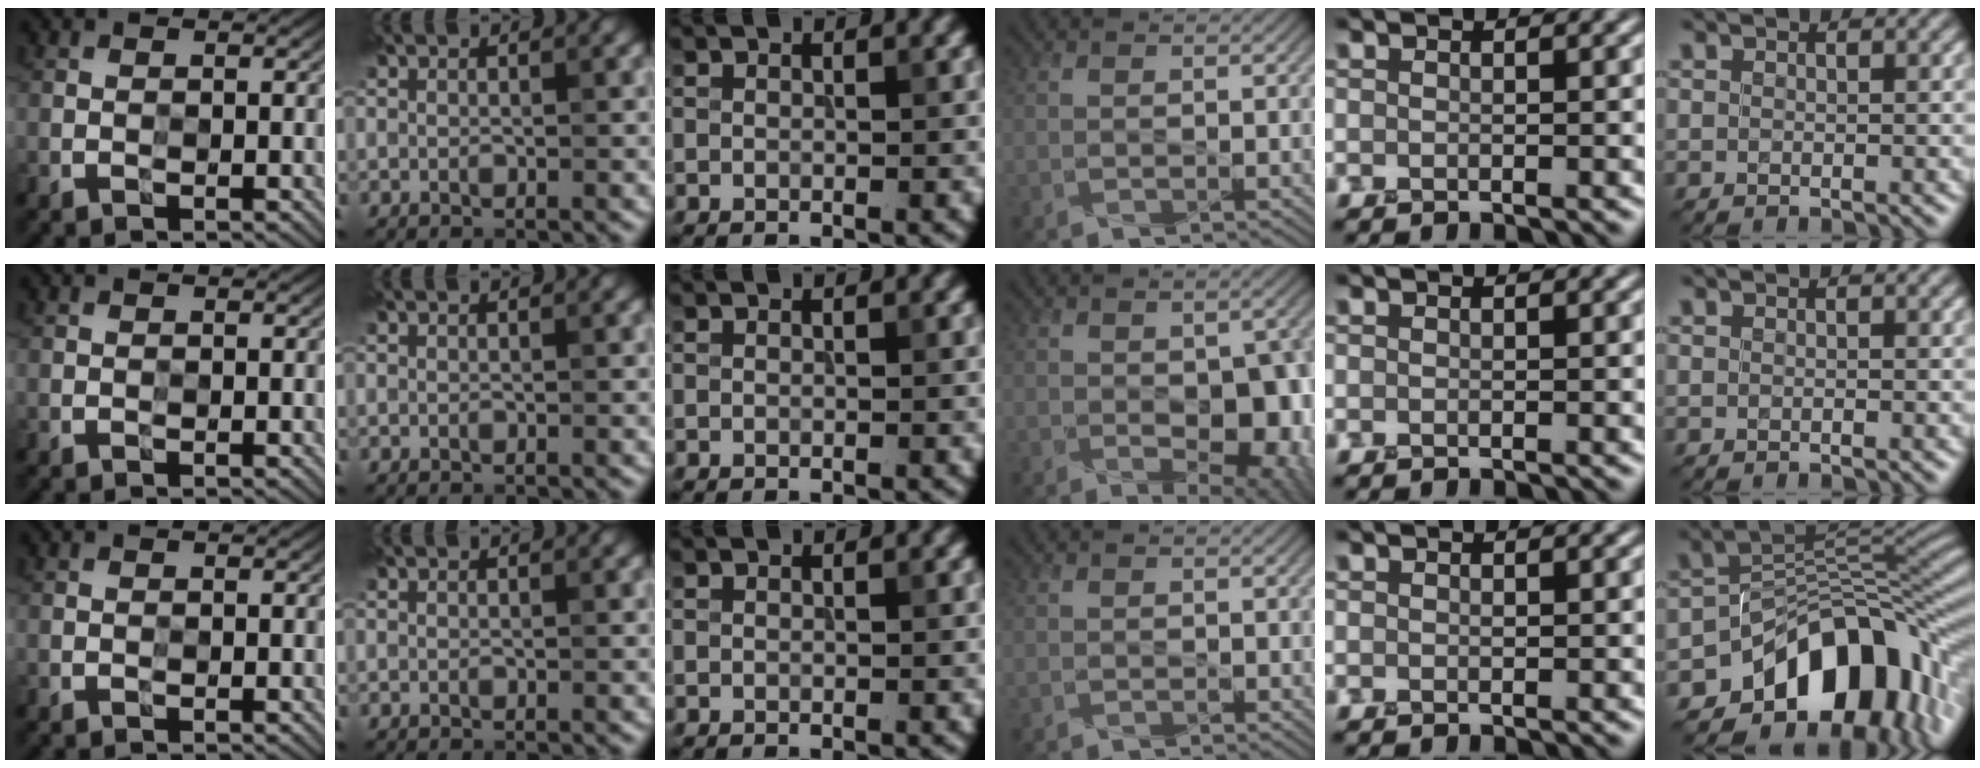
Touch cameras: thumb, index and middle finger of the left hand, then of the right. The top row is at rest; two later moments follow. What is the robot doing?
{"motion": "twist", "object": "kettle"}